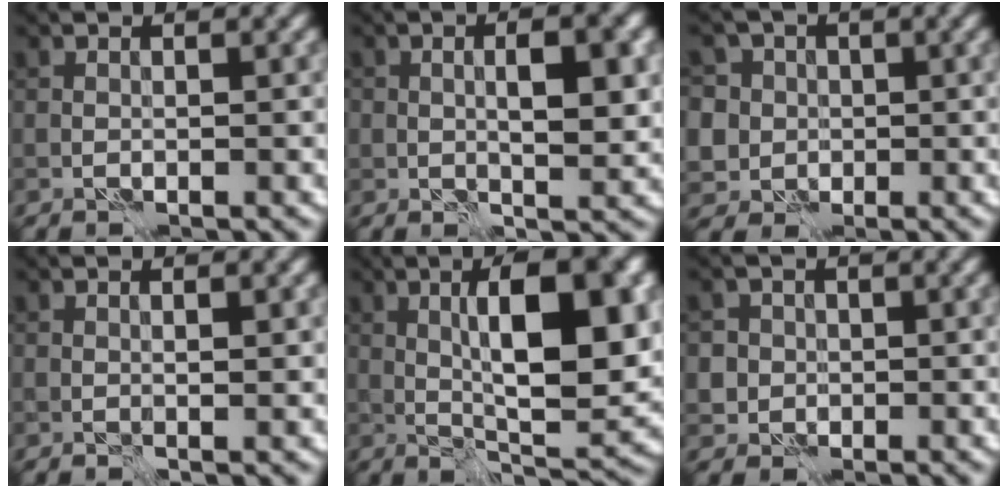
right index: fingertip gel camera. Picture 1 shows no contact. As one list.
[{"total": 4.4, "force": [0.4, 1.7, 4.0], "torque": [-0.064, 0.001, 0.007]}, {"total": 7.0, "force": [2.0, 6.3, 2.3], "torque": [-0.048, 0.025, 0.010]}, {"total": 1.0, "force": [0.2, 0.1, 1.0], "torque": [-0.015, 0.000, 0.003]}, {"total": 10.7, "force": [1.6, 3.4, 10.0], "torque": [-0.146, 0.003, 0.029]}, {"total": 3.2, "force": [0.2, 3.2, 0.7], "torque": [0.003, 0.018, -0.005]}]